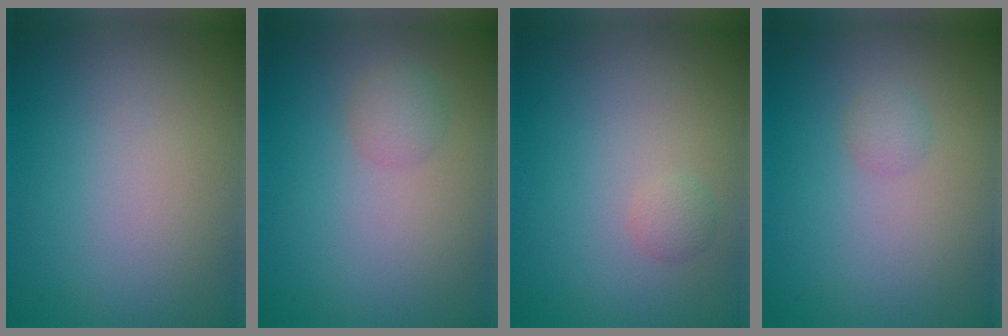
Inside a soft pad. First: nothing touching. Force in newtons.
{"total": 1.5, "press": 1.5, "slide": 0.0}
{"total": 0.8, "press": 0.8, "slide": 0.0}
{"total": 1.0, "press": 1.0, "slide": 0.1}